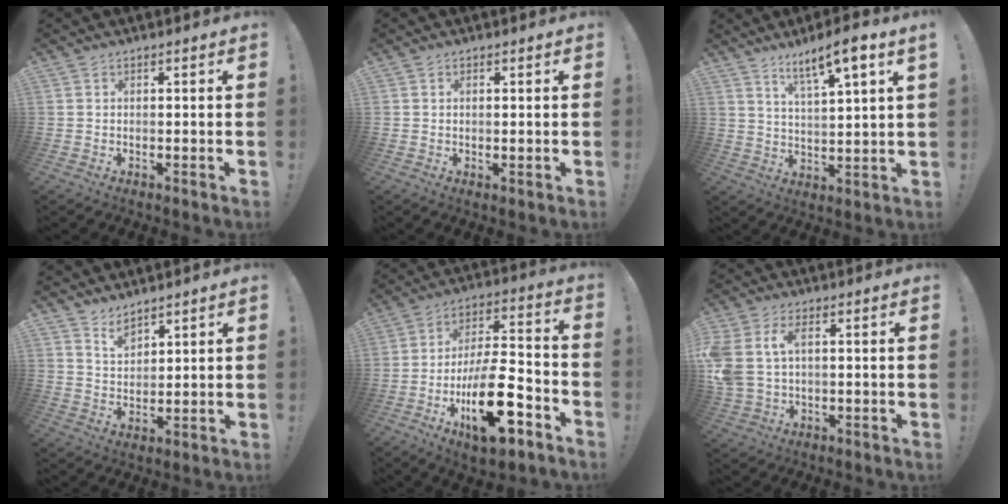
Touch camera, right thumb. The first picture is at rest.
{"total": 0.8, "force": [0.5, 0.3, 0.6], "torque": [-0.006, -0.001, 0.008]}
{"total": 8.7, "force": [6.4, 0.4, 6.0], "torque": [-0.097, -0.033, 0.102]}
{"total": 5.7, "force": [4.8, 2.5, 1.7], "torque": [-0.028, -0.030, 0.089]}
{"total": 21.7, "force": [-9.1, 8.8, 17.7], "torque": [-0.294, 0.059, -0.138]}
{"total": 8.5, "force": [1.8, 5.4, 6.3], "torque": [-0.139, 0.000, 0.036]}